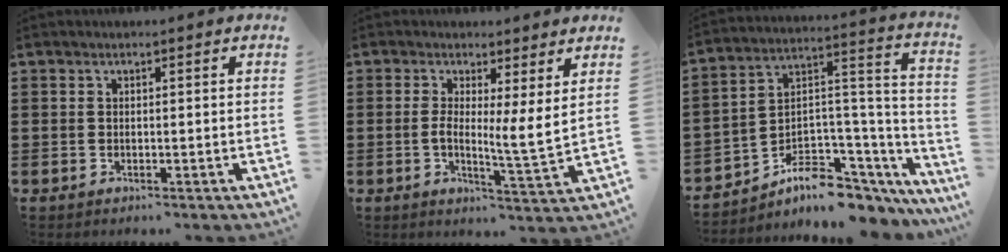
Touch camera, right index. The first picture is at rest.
{"total": 5.4, "force": [1.8, 0.2, 5.1], "torque": [-0.081, -0.026, 0.025]}
{"total": 6.7, "force": [-4.5, 3.9, 3.2], "torque": [-0.070, -0.011, -0.078]}